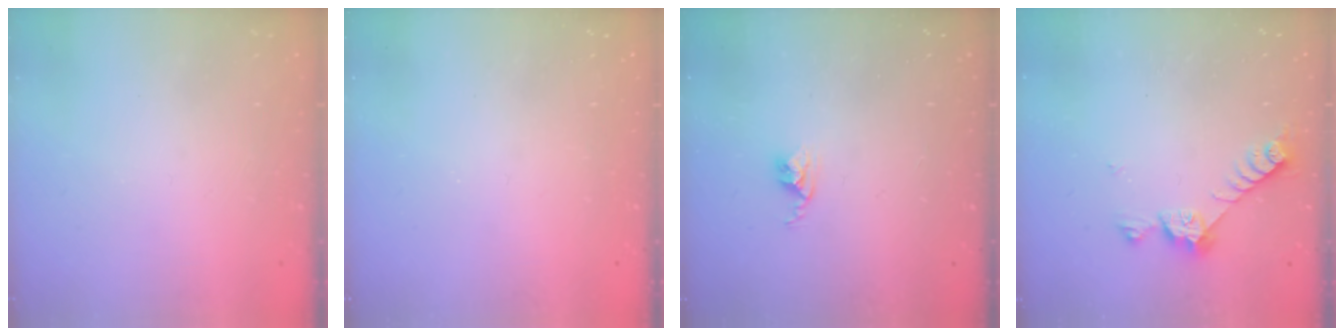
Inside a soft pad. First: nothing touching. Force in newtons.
{"total": 0.0}
{"total": 2.8, "press": 2.7, "slide": 0.4}
{"total": 7.3, "press": 7.3, "slide": 0.6}